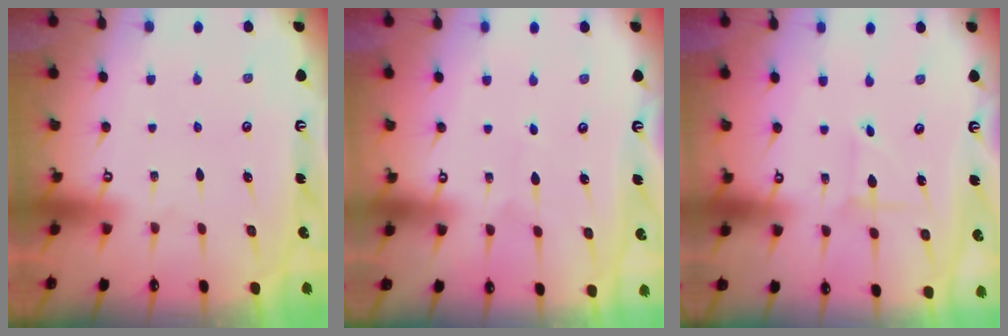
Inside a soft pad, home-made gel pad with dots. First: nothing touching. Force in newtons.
{"total": 2.6, "press": 2.6, "slide": 0.2}
{"total": 1.4, "press": 1.4, "slide": 0.1}